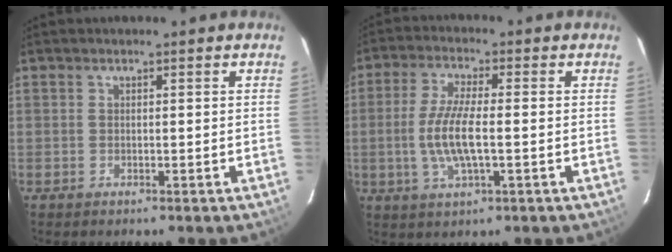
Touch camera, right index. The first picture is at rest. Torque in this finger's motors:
{"motor_torque": [0.47, -0.26, 0.37, 0.14]}